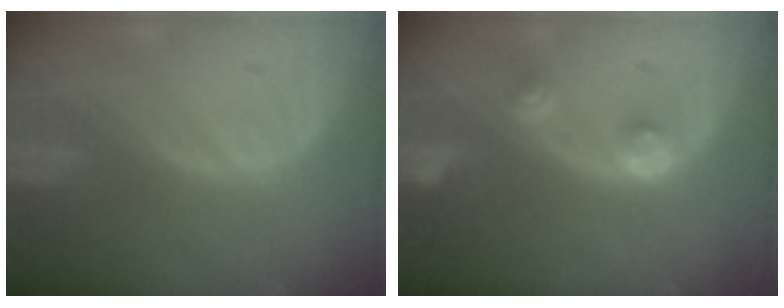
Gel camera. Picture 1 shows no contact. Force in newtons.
{"total": 2.9, "press": 2.7, "slide": 1.0}